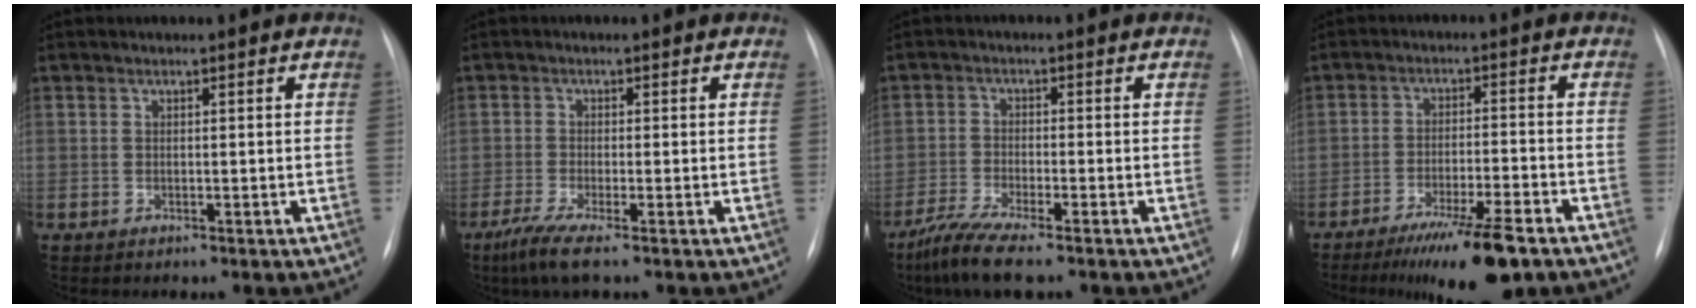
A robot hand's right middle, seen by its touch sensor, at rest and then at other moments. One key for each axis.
{"total": 4.3, "fx": -2.6, "fy": -0.1, "fz": 3.4, "tx": -0.077, "ty": -0.017, "tz": -0.054}
{"total": 6.9, "fx": -5.1, "fy": 0.3, "fz": 4.6, "tx": -0.096, "ty": -0.021, "tz": -0.094}
{"total": 11.3, "fx": -7.8, "fy": 1.1, "fz": 8.1, "tx": -0.129, "ty": -0.025, "tz": -0.125}